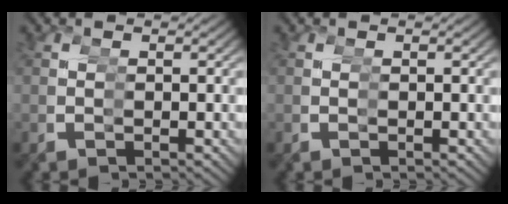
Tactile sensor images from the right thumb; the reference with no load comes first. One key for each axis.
{"total": 0.0}